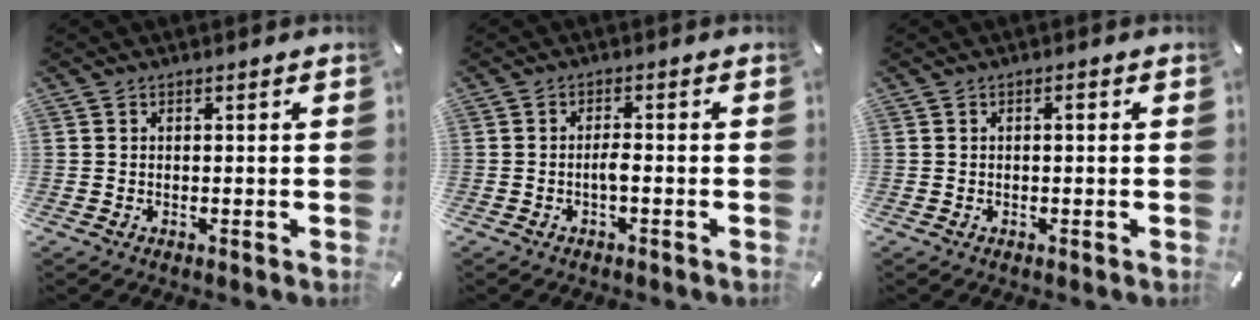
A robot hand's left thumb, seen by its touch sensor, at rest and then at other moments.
{"total": 2.5, "force": [-0.9, 0.6, 2.2], "torque": [-0.041, 0.003, -0.017]}
{"total": 1.0, "force": [0.0, 0.3, 0.9], "torque": [-0.018, 0.003, -0.001]}